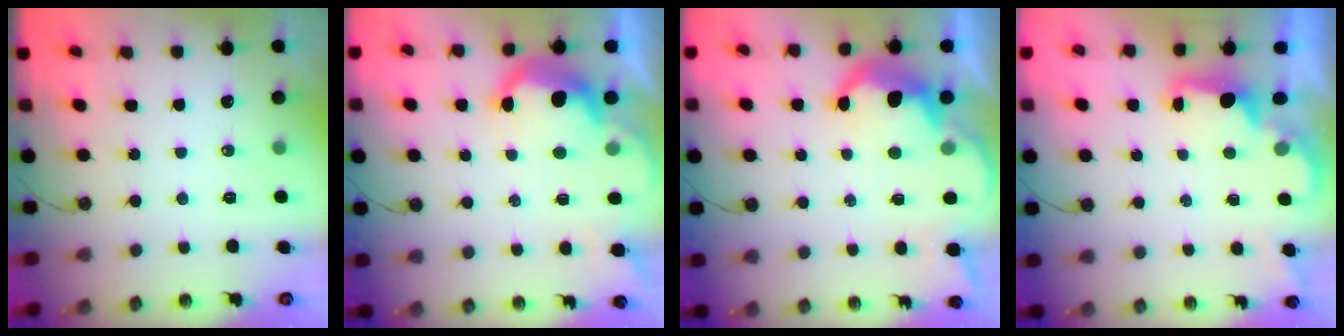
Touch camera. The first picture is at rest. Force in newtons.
{"total": 11.8, "press": 11.7, "slide": 0.8}
{"total": 11.3, "press": 11.2, "slide": 1.0}
{"total": 2.0, "press": 1.9, "slide": 0.8}